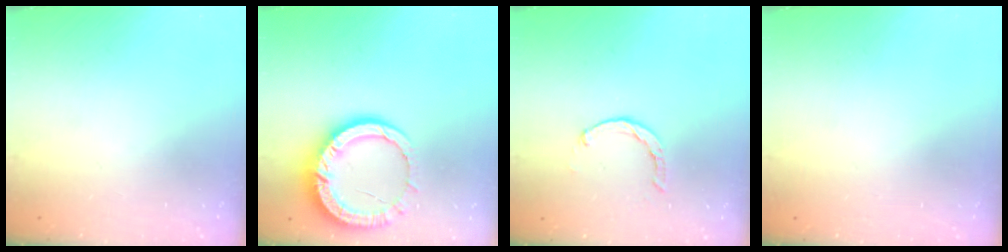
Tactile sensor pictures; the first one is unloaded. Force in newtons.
{"total": 12.7, "press": 12.6, "slide": 1.4}
{"total": 2.0, "press": 2.0, "slide": 0.4}
{"total": 2.6, "press": 2.6, "slide": 0.2}